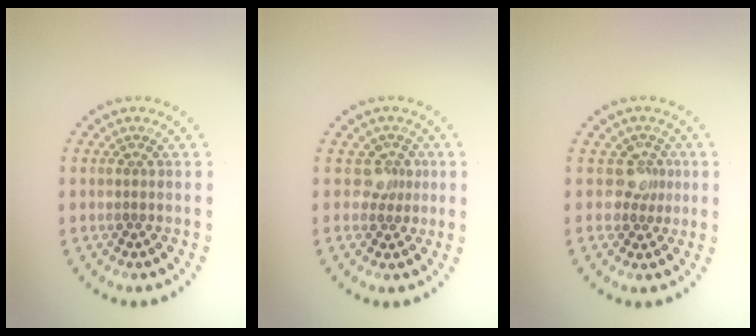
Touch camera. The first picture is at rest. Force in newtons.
{"total": 2.0, "press": 1.5, "slide": 1.3}
{"total": 2.1, "press": 1.6, "slide": 1.3}